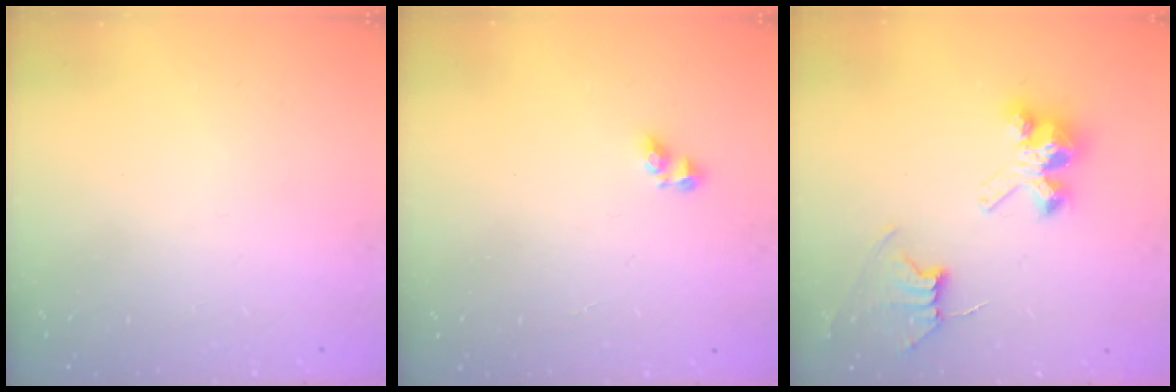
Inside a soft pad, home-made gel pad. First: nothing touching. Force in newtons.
{"total": 2.9, "press": 2.6, "slide": 1.1}
{"total": 7.9, "press": 7.8, "slide": 0.6}